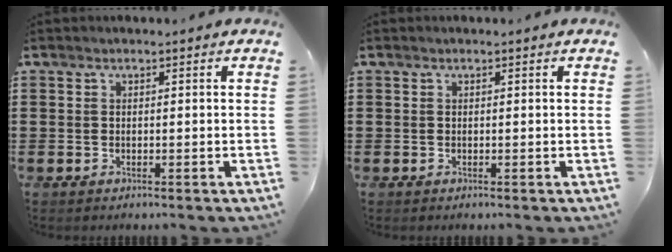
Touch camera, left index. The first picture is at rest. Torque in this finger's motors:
{"motor_torque": [-0.01, 0.01, -0.01, 0.01]}